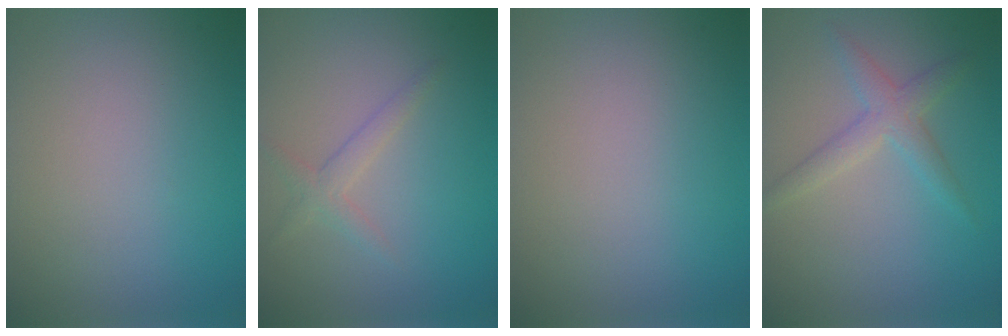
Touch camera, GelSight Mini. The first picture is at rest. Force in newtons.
{"total": 1.6, "press": 1.6, "slide": 0.1}
{"total": 0.0}
{"total": 2.5, "press": 2.5, "slide": 0.2}